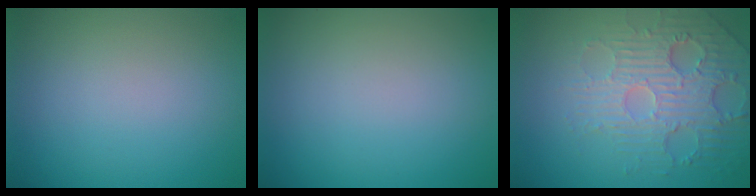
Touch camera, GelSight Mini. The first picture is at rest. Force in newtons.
{"total": 0.0}
{"total": 4.7, "press": 4.2, "slide": 2.1}